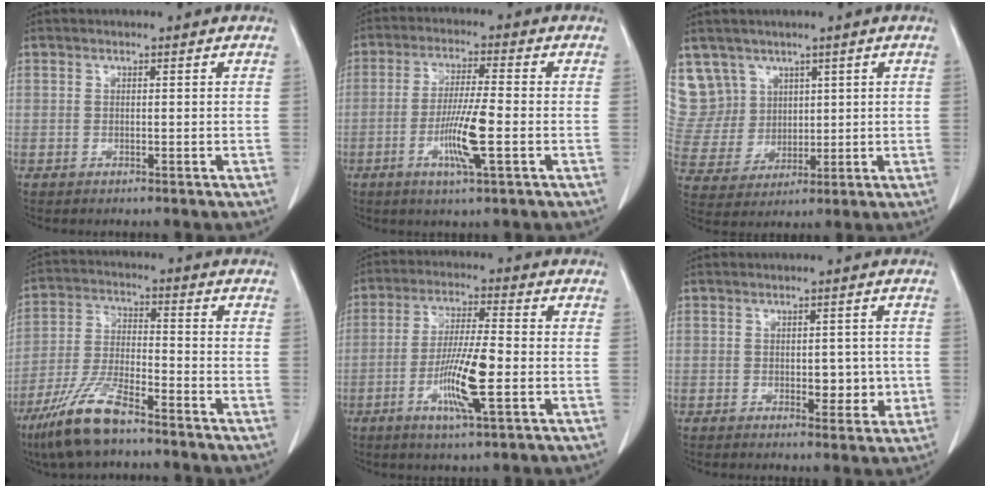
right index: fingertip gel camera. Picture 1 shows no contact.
{"total": 8.2, "force": [-2.4, 0.0, 7.8], "torque": [-0.149, -0.011, -0.047]}
{"total": 9.5, "force": [5.7, 7.5, 0.1], "torque": [-0.014, 0.030, 0.131]}
{"total": 10.7, "force": [-7.7, 2.2, 7.1], "torque": [-0.153, -0.020, -0.150]}
{"total": 10.1, "force": [-2.9, 0.6, 9.6], "torque": [-0.184, -0.012, -0.056]}
{"total": 4.4, "force": [-0.5, 2.4, 3.6], "torque": [-0.035, -0.001, 0.000]}